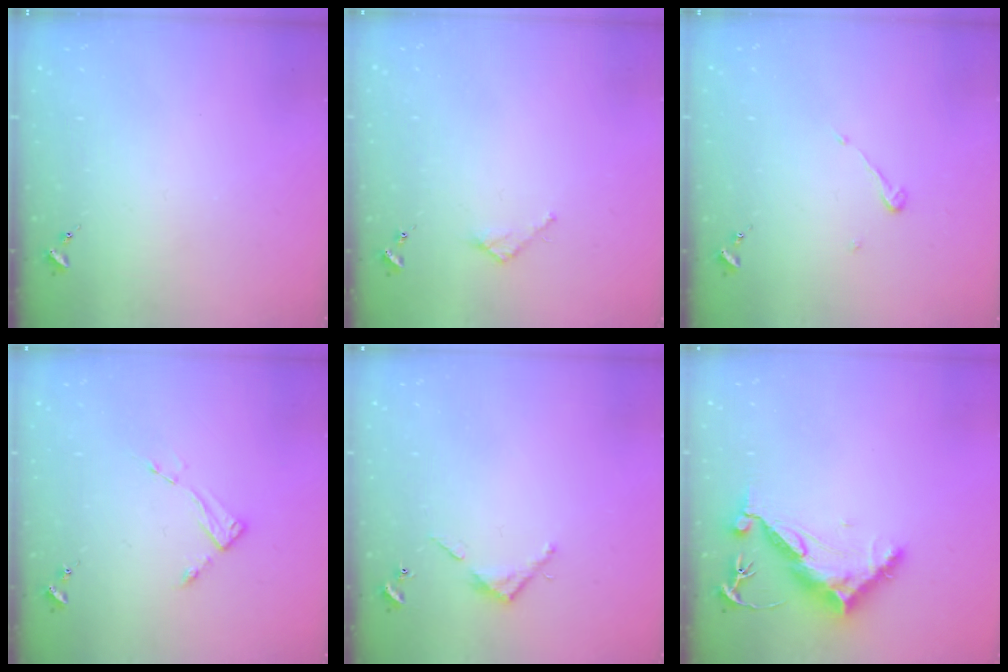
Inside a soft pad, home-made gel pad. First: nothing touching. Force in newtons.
{"total": 2.7, "press": 2.7, "slide": 0.2}
{"total": 3.9, "press": 3.9, "slide": 0.3}
{"total": 3.4, "press": 3.4, "slide": 0.4}
{"total": 3.5, "press": 3.5, "slide": 0.2}
{"total": 11.4, "press": 11.4, "slide": 0.8}